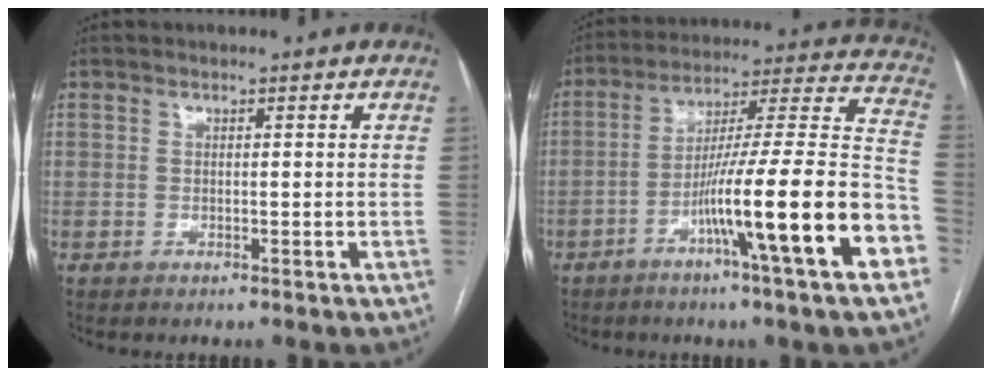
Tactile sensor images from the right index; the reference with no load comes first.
{"total": 21.1, "force": [-8.5, -0.5, 19.2], "torque": [-0.255, -0.001, -0.140]}